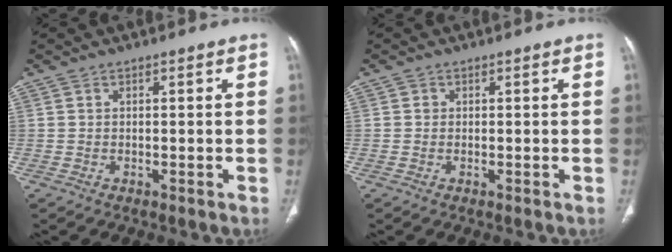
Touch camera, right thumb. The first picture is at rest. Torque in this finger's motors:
{"motor_torque": [0.01, -0.12, 0.45, 0.24, -0.06]}